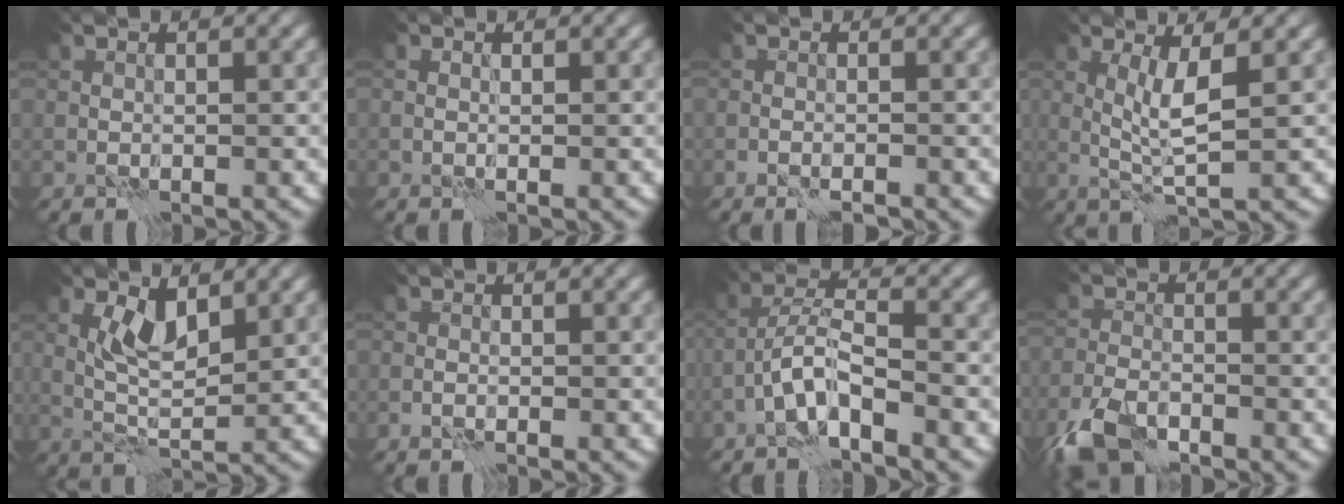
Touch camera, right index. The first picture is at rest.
{"total": 0.0}
{"total": 0.8, "force": [-0.5, -0.3, 0.6], "torque": [-0.008, 0.000, -0.009]}
{"total": 3.0, "force": [1.1, -0.5, 2.7], "torque": [-0.058, -0.002, 0.027]}
{"total": 3.1, "force": [1.4, 0.9, 2.6], "torque": [-0.051, 0.001, 0.027]}
{"total": 0.0}
{"total": 3.9, "force": [-2.4, 0.5, 3.0], "torque": [-0.055, 0.017, -0.054]}
{"total": 5.6, "force": [-4.1, 2.1, 3.1], "torque": [-0.067, -0.013, -0.092]}